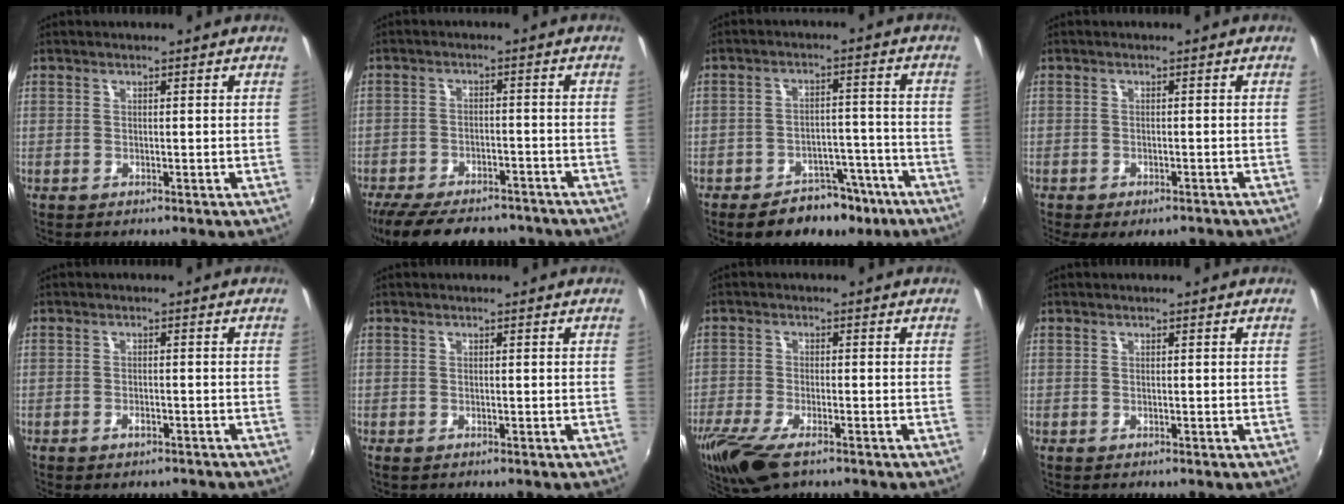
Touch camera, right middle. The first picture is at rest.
{"total": 17.7, "force": [-14.1, 6.8, 8.2], "torque": [-0.174, -0.021, -0.204]}
{"total": 11.2, "force": [-8.0, 6.1, 5.0], "torque": [-0.096, 0.017, -0.096]}
{"total": 6.3, "force": [-4.8, 2.4, 3.3], "torque": [-0.074, -0.027, -0.067]}
{"total": 2.2, "force": [-1.7, 1.1, 1.0], "torque": [-0.022, -0.003, -0.025]}
{"total": 0.6, "force": [-0.4, 0.3, 0.2], "torque": [-0.006, -0.004, -0.007]}
{"total": 12.0, "force": [-8.0, 4.3, 7.8], "torque": [-0.186, -0.048, -0.151]}
{"total": 0.0}